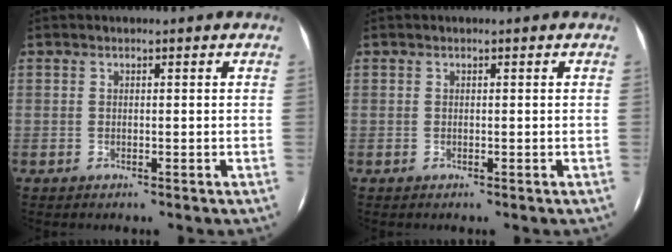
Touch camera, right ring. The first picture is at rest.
{"total": 0.0}